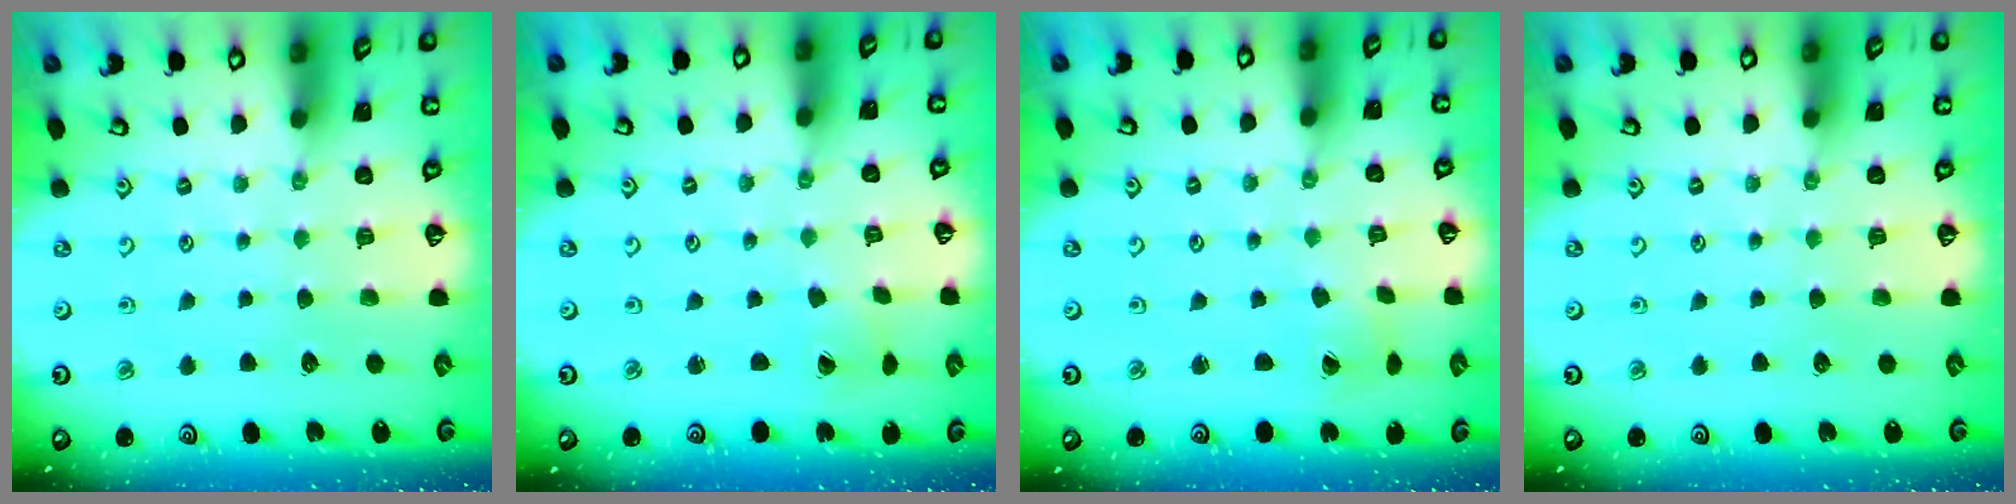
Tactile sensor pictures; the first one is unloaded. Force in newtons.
{"total": 1.6, "press": 1.5, "slide": 0.3}
{"total": 1.2, "press": 1.1, "slide": 0.2}
{"total": 0.0}